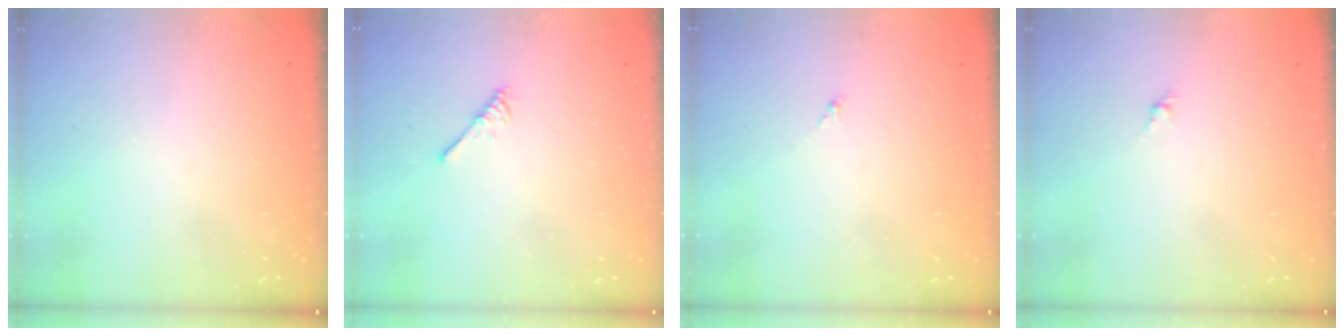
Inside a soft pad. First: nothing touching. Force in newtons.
{"total": 2.7, "press": 2.7, "slide": 0.5}
{"total": 0.0}
{"total": 1.6, "press": 1.5, "slide": 0.5}